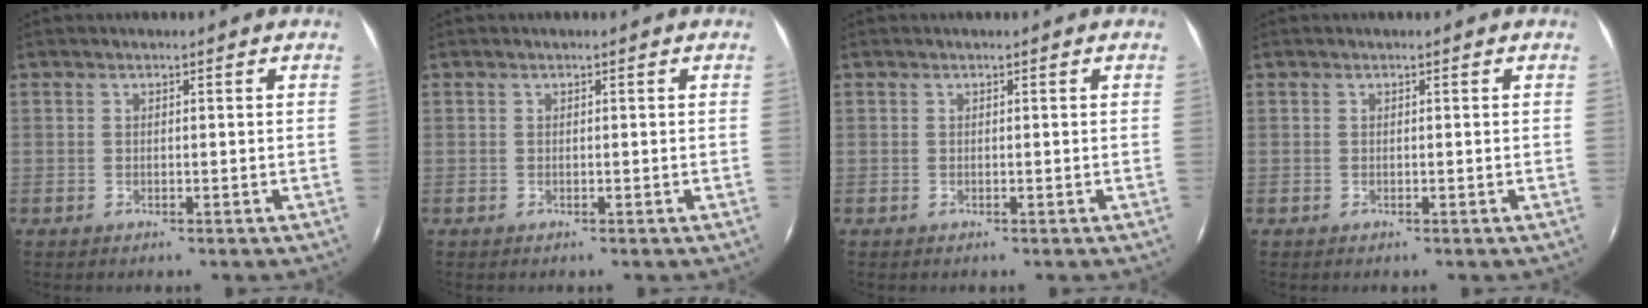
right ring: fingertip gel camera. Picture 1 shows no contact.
{"total": 0.0}
{"total": 0.0}
{"total": 0.0}